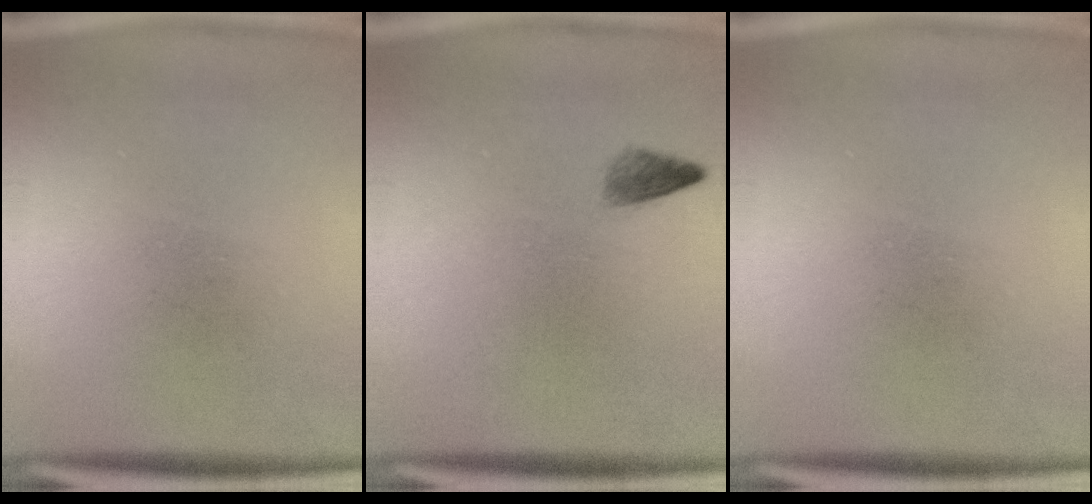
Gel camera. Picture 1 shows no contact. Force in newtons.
{"total": 1.5}
{"total": 0.0}